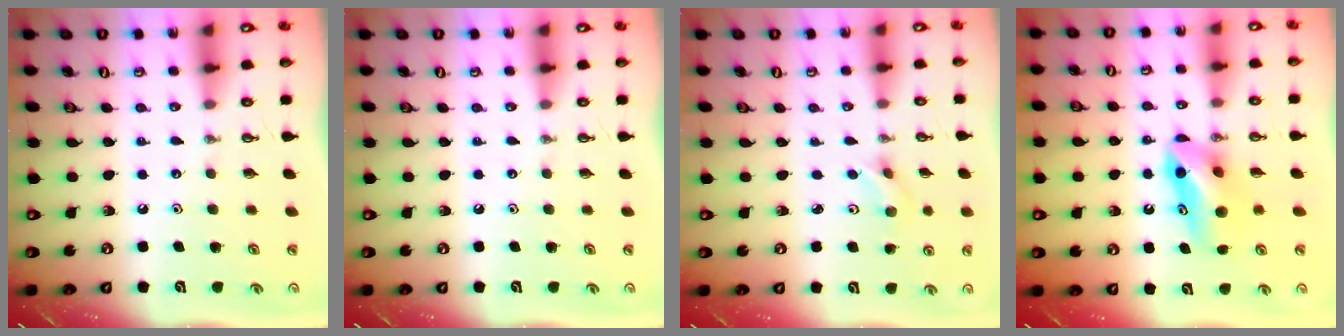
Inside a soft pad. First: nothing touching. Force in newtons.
{"total": 0.0}
{"total": 2.2, "press": 2.2, "slide": 0.1}
{"total": 8.5, "press": 8.0, "slide": 3.0}